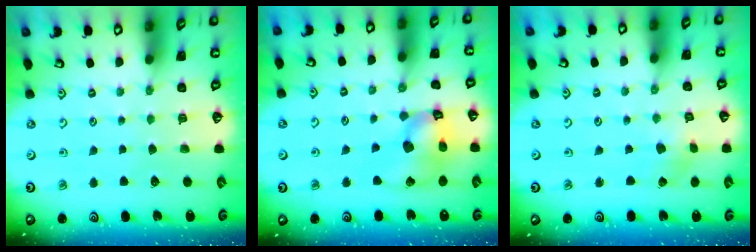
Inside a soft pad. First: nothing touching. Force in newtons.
{"total": 14.4, "press": 14.3, "slide": 1.9}
{"total": 1.9, "press": 1.9, "slide": 0.2}